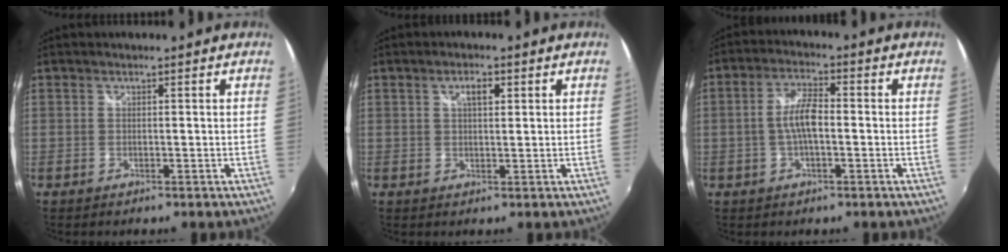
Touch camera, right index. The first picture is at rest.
{"total": 2.8, "force": [1.1, 1.2, 2.3], "torque": [-0.038, 0.006, 0.017]}
{"total": 5.7, "force": [-0.9, 1.8, 5.3], "torque": [-0.105, 0.009, -0.018]}